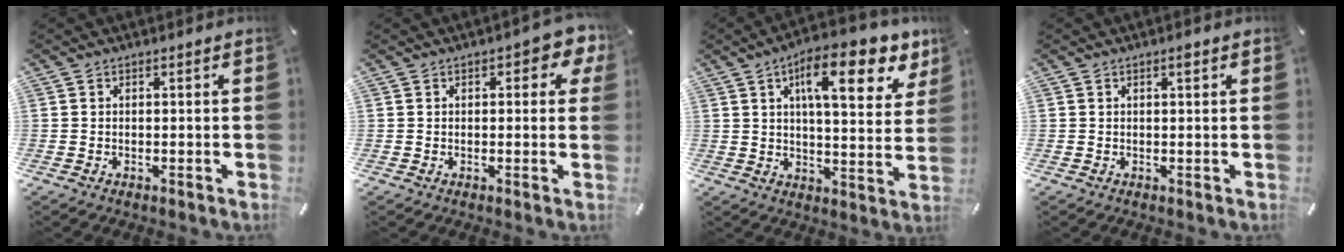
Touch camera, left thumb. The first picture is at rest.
{"total": 4.4, "force": [1.2, 2.2, 3.6], "torque": [-0.048, 0.004, 0.016]}
{"total": 16.8, "force": [8.9, 6.1, 12.8], "torque": [-0.192, -0.036, 0.139]}
{"total": 1.3, "force": [0.6, 0.4, 1.1], "torque": [-0.021, 0.002, 0.010]}